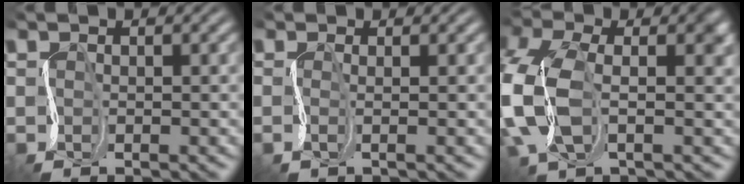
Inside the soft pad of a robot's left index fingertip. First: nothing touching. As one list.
[{"total": 1.1, "force": [0.4, 0.4, 0.9], "torque": [-0.011, 0.001, 0.001]}, {"total": 8.4, "force": [0.2, 5.1, 6.6], "torque": [-0.180, 0.002, -0.010]}]